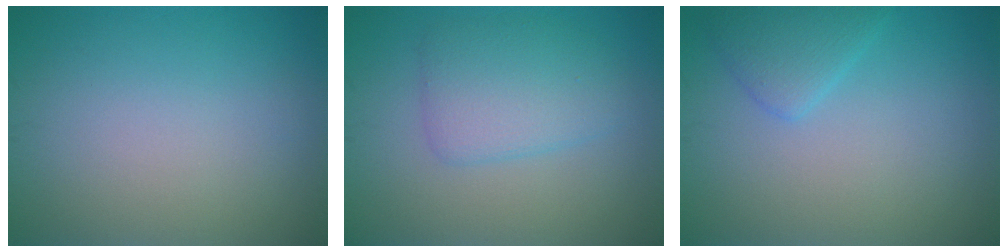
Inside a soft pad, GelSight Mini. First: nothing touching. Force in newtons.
{"total": 3.7, "press": 3.7, "slide": 0.1}
{"total": 2.3, "press": 2.3, "slide": 0.1}